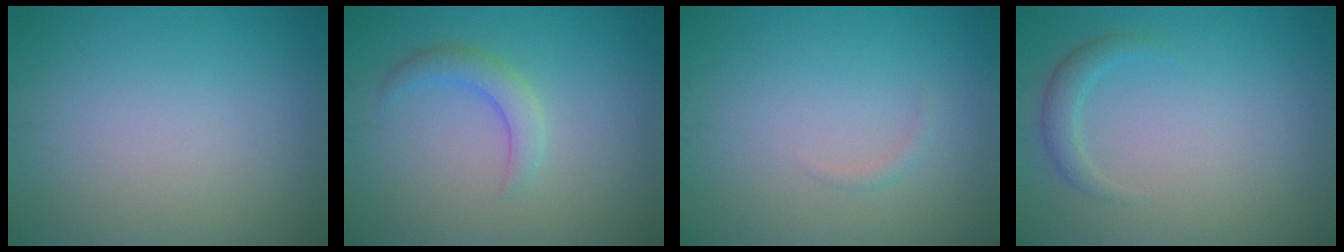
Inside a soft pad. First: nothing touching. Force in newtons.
{"total": 2.3, "press": 2.2, "slide": 0.2}
{"total": 0.6, "press": 0.6, "slide": 0.0}
{"total": 1.6, "press": 1.6, "slide": 0.1}